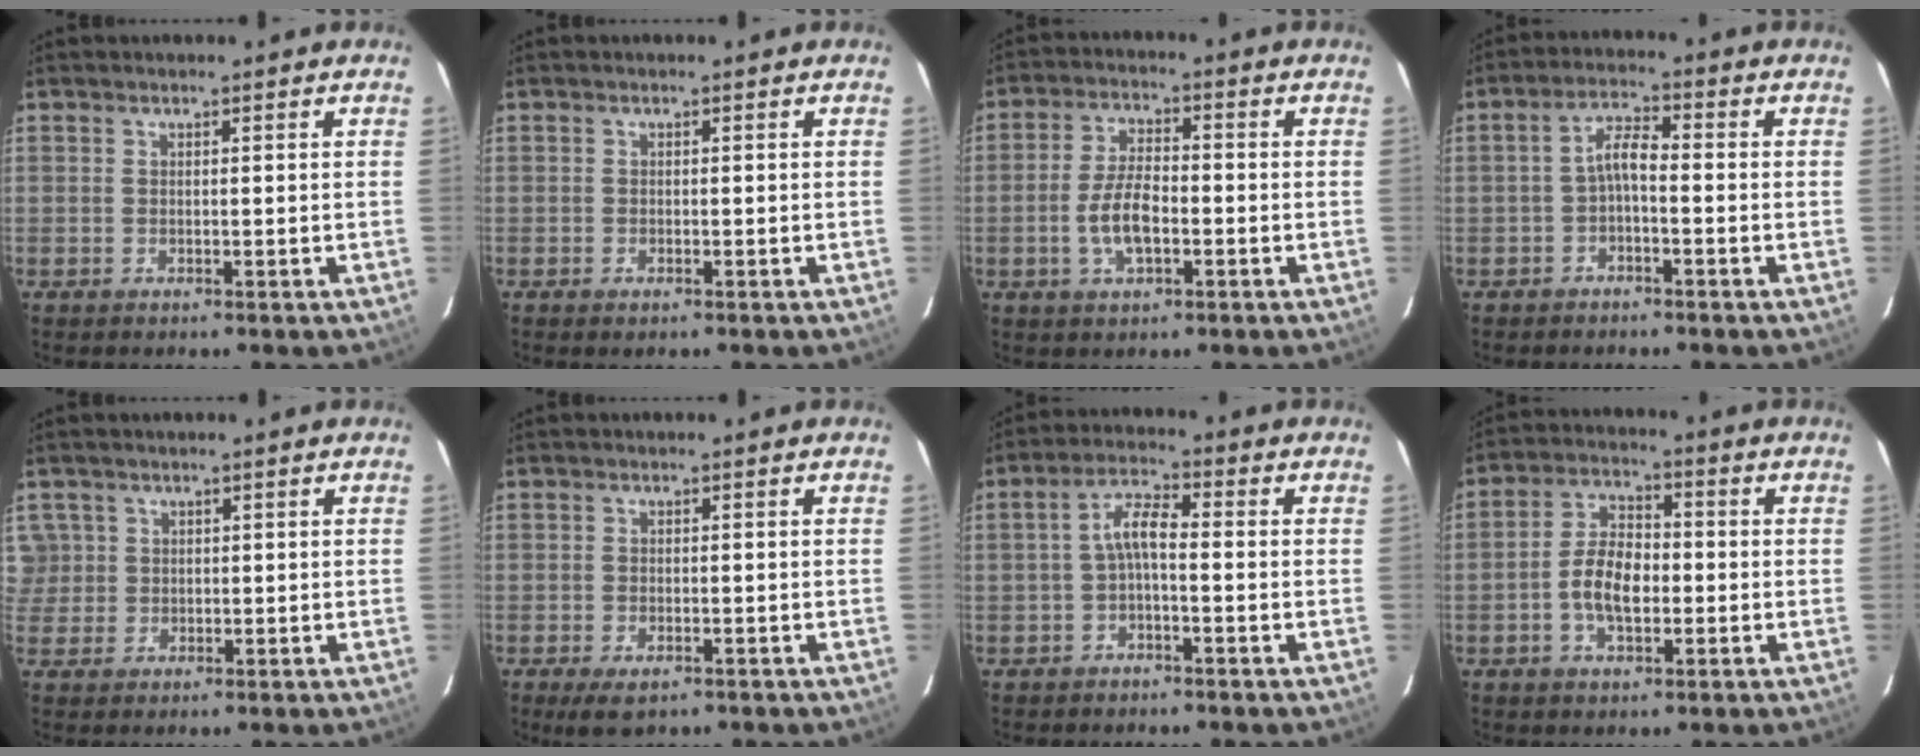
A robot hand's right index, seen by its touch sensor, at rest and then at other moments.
{"total": 1.0, "force": [-0.7, 0.5, 0.5], "torque": [-0.009, -0.004, -0.014]}
{"total": 7.5, "force": [-2.2, 3.2, 6.4], "torque": [-0.129, 0.001, -0.040]}
{"total": 3.5, "force": [-1.5, 1.1, 3.0], "torque": [-0.062, 0.013, -0.029]}
{"total": 4.5, "force": [1.0, 4.4, 0.4], "torque": [0.005, 0.014, 0.021]}
{"total": 4.6, "force": [-2.9, 2.1, 2.8], "torque": [-0.063, -0.019, -0.048]}
{"total": 4.2, "force": [-1.2, 1.3, 3.8], "torque": [-0.081, 0.015, -0.026]}
{"total": 8.0, "force": [-1.9, 4.3, 6.4], "torque": [-0.127, 0.011, -0.032]}